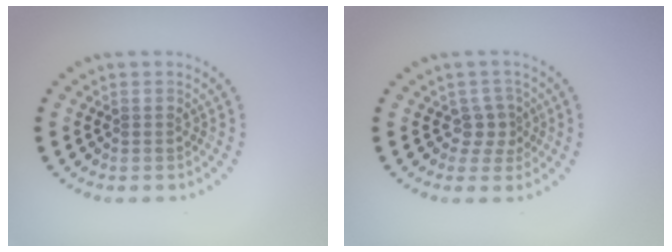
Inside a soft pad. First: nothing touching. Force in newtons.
{"total": 1.9, "press": 1.2, "slide": 1.4}